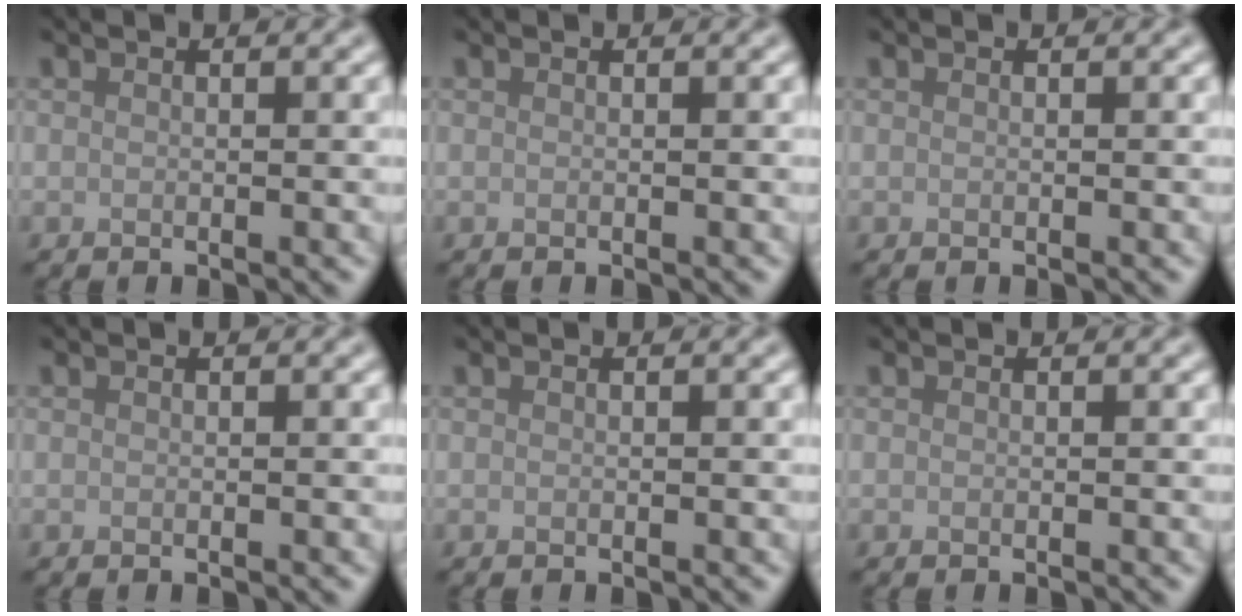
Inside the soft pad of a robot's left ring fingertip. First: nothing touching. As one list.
[{"total": 0.0}, {"total": 0.0}, {"total": 0.0}, {"total": 0.0}, {"total": 0.0}]